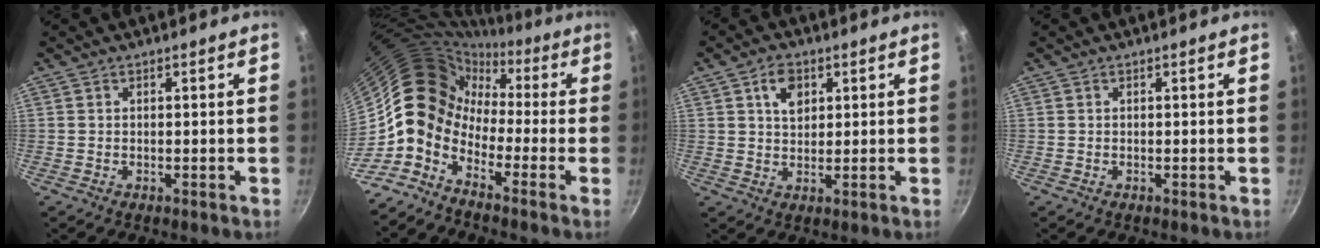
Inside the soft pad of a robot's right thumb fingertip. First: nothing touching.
{"total": 10.0, "force": [-3.7, 7.8, 5.0], "torque": [-0.050, 0.046, -0.104]}
{"total": 5.0, "force": [1.9, 3.3, 3.2], "torque": [-0.039, -0.006, 0.031]}
{"total": 0.0}